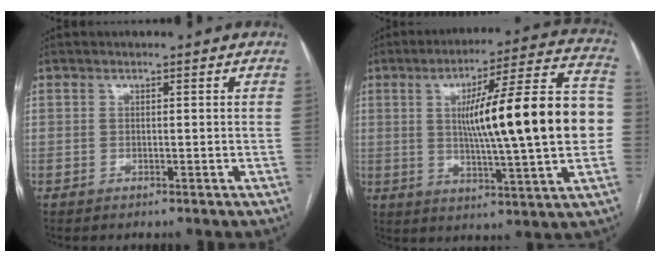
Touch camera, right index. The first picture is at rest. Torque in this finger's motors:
{"motor_torque": [1.57, -0.57, 0.95, 0.21]}